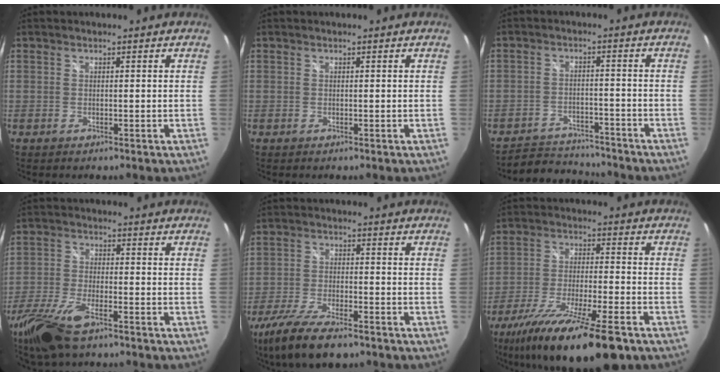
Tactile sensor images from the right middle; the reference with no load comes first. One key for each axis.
{"total": 0.0}
{"total": 9.0, "fx": -8.4, "fy": 2.5, "fz": 1.6, "tx": -0.050, "ty": 0.014, "tz": -0.122}
{"total": 13.2, "fx": -9.1, "fy": 4.5, "fz": 8.5, "tx": -0.202, "ty": -0.034, "tz": -0.182}
{"total": 14.0, "fx": -10.4, "fy": 4.1, "fz": 8.5, "tx": -0.192, "ty": -0.045, "tz": -0.186}
{"total": 20.7, "fx": -14.7, "fy": 4.0, "fz": 13.9, "tx": -0.266, "ty": -0.052, "tz": -0.246}